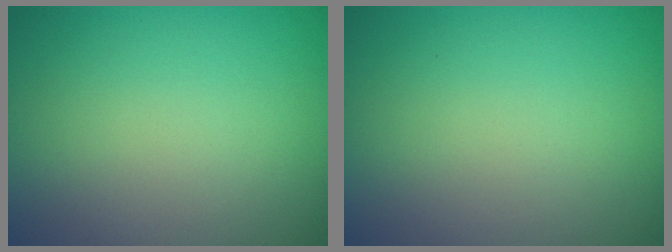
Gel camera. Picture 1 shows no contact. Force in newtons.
{"total": 0.0}